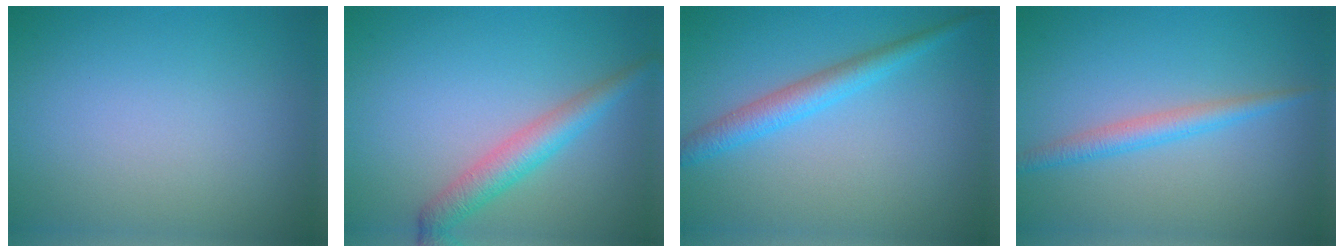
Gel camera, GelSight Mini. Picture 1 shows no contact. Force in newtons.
{"total": 3.4, "press": 3.4, "slide": 0.1}
{"total": 3.0, "press": 3.0, "slide": 0.1}
{"total": 2.3, "press": 2.3, "slide": 0.1}